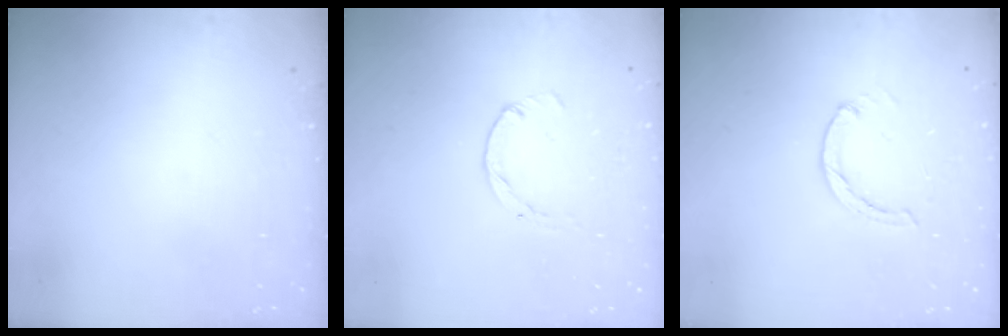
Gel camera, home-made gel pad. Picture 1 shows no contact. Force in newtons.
{"total": 0.0}
{"total": 0.0}